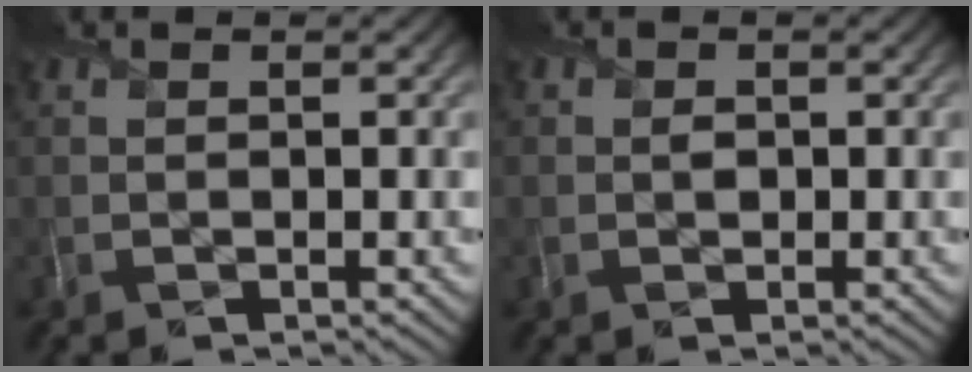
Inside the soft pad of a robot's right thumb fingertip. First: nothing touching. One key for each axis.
{"total": 1.0, "fx": 0.0, "fy": 0.9, "fz": 0.5, "tx": -0.007, "ty": -0.005, "tz": -0.005}